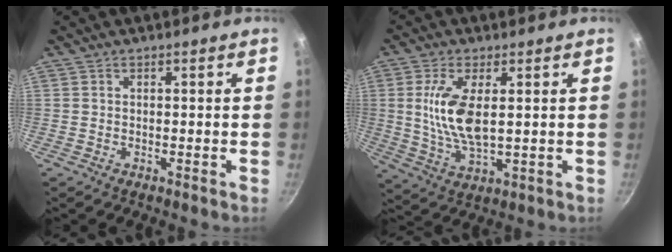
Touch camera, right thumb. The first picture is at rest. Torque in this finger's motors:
{"motor_torque": [0.63, 0.91, 1.50, 0.28, 0.47]}